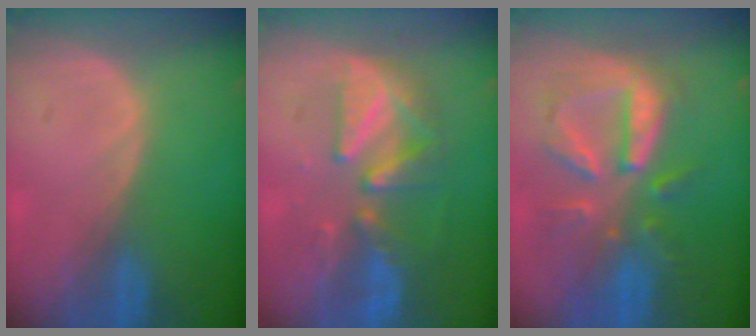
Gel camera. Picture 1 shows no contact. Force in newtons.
{"total": 8.2, "press": 8.0, "slide": 1.8}
{"total": 9.9, "press": 9.0, "slide": 4.1}